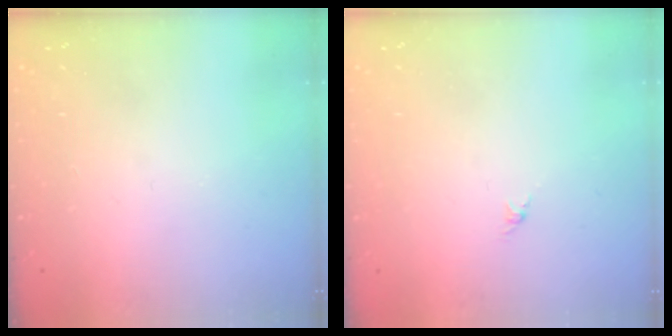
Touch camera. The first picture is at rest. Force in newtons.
{"total": 0.0}